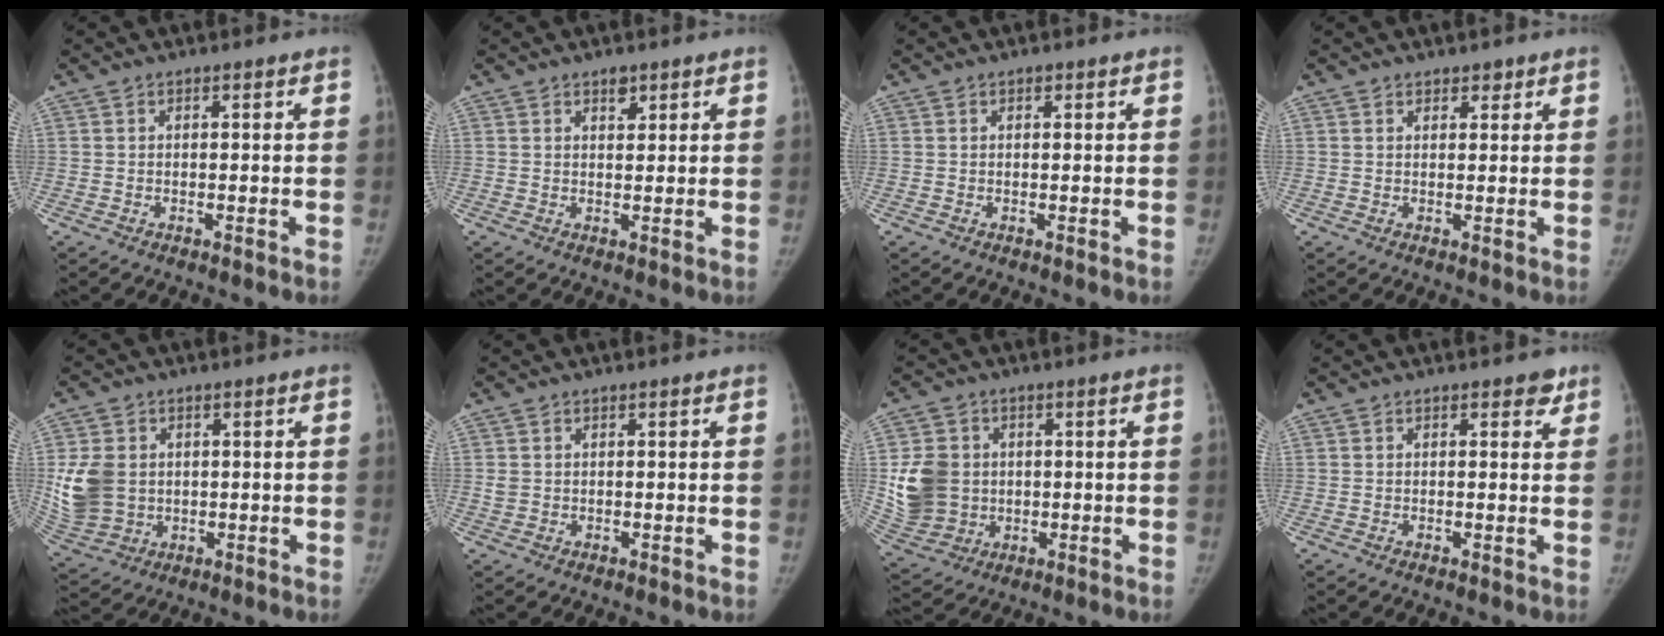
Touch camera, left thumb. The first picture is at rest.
{"total": 2.1, "force": [1.4, 1.1, 1.0], "torque": [-0.003, -0.008, 0.022]}
{"total": 0.6, "force": [0.4, 0.4, 0.3], "torque": [-0.002, -0.002, 0.004]}
{"total": 1.8, "force": [1.3, 1.1, 0.4], "torque": [0.010, -0.007, 0.016]}
{"total": 10.3, "force": [1.0, 8.3, 6.0], "torque": [-0.110, -0.004, 0.034]}
{"total": 1.4, "force": [0.4, 1.2, 0.5], "torque": [-0.003, -0.001, 0.008]}
{"total": 11.2, "force": [0.8, 9.7, 5.6], "torque": [-0.089, -0.001, 0.030]}
{"total": 2.1, "force": [1.4, 1.2, 1.0], "torque": [0.007, -0.005, 0.012]}